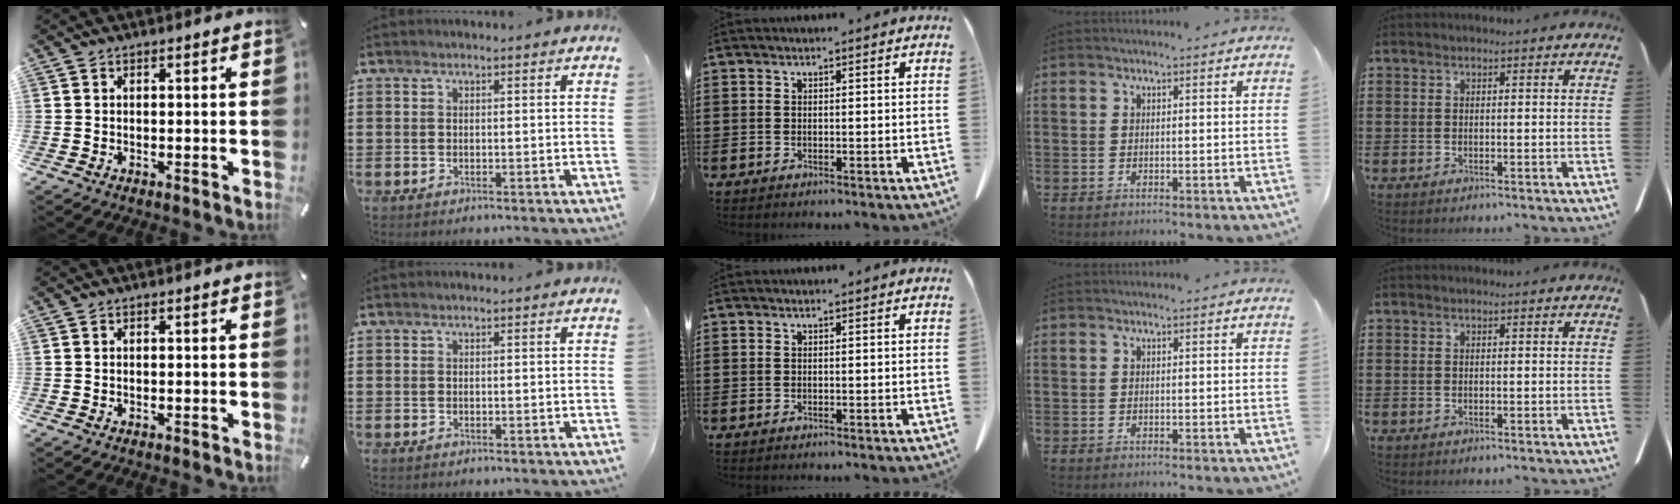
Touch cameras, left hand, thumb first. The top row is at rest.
{}